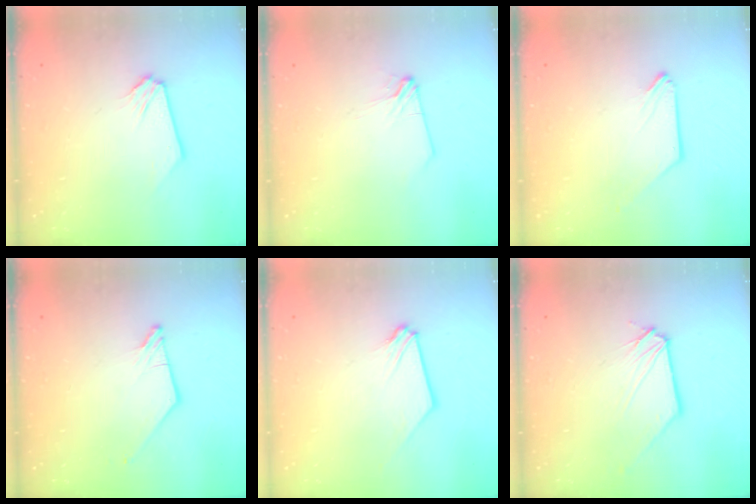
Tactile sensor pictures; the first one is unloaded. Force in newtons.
{"total": 2.5, "press": 2.5, "slide": 0.5}
{"total": 0.0}
{"total": 0.7, "press": 0.7, "slide": 0.2}
{"total": 0.0}
{"total": 0.6, "press": 0.6, "slide": 0.1}